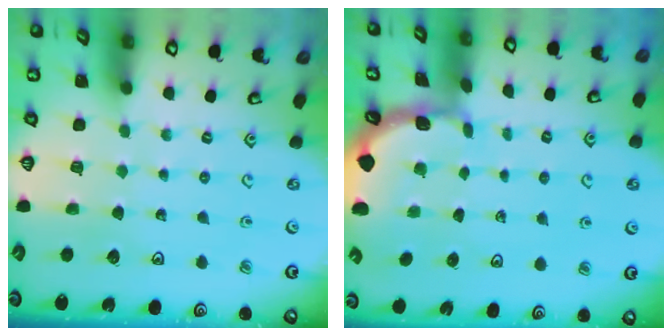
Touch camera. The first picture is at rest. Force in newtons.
{"total": 1.3, "press": 1.3, "slide": 0.1}